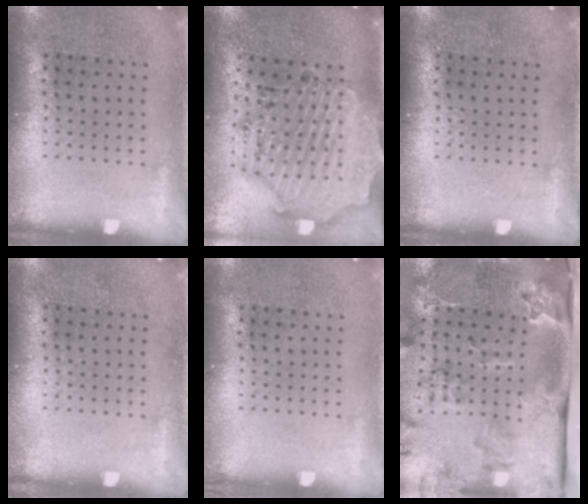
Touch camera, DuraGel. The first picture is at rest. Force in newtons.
{"total": 2.1, "press": 2.0, "slide": 0.4}
{"total": 0.0}
{"total": 0.0}
{"total": 0.0}
{"total": 3.8, "press": 2.6, "slide": 2.7}